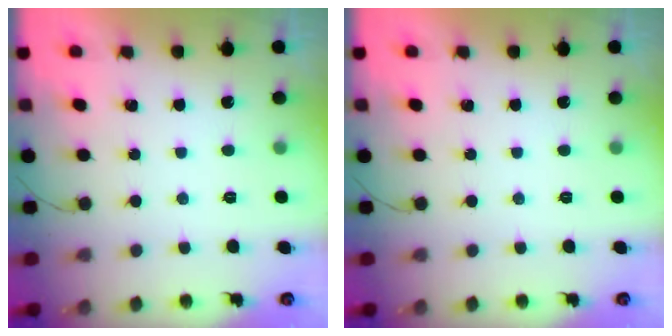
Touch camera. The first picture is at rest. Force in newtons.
{"total": 0.0}